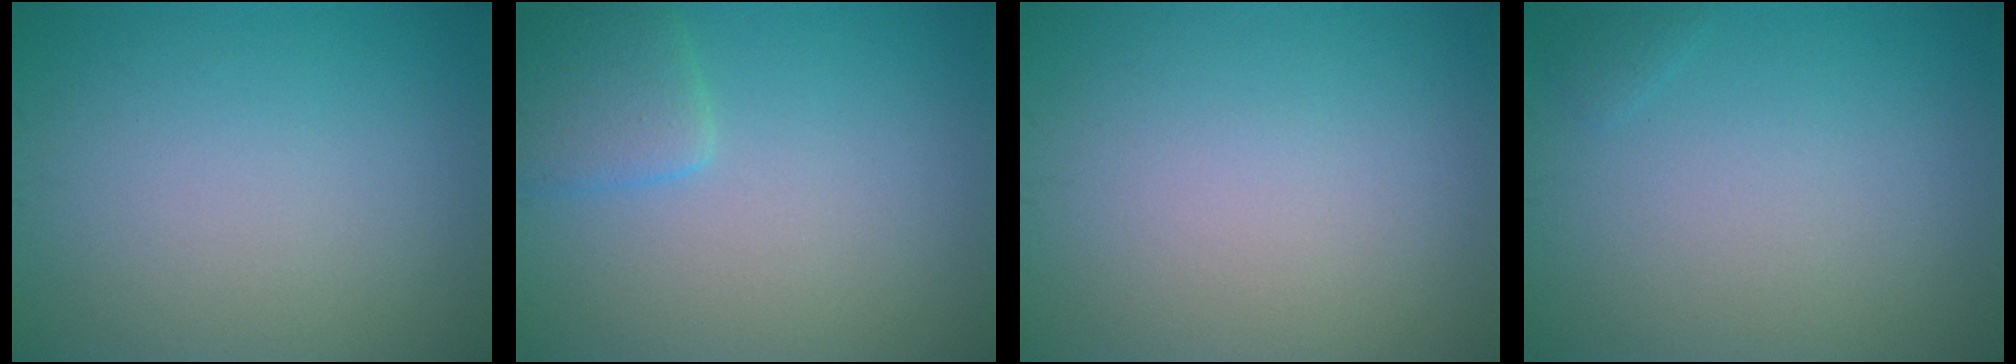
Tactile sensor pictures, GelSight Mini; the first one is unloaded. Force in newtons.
{"total": 2.5, "press": 2.5, "slide": 0.2}
{"total": 0.0}
{"total": 0.5, "press": 0.5, "slide": 0.0}